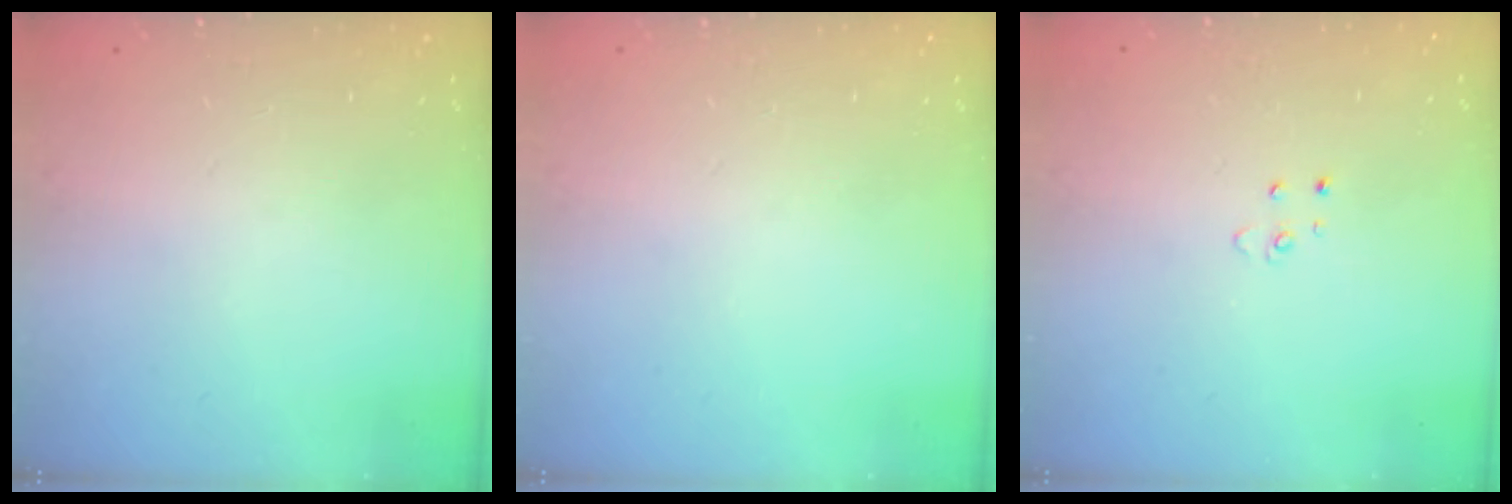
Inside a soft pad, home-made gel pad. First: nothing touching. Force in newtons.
{"total": 0.0}
{"total": 2.6, "press": 2.6, "slide": 0.2}